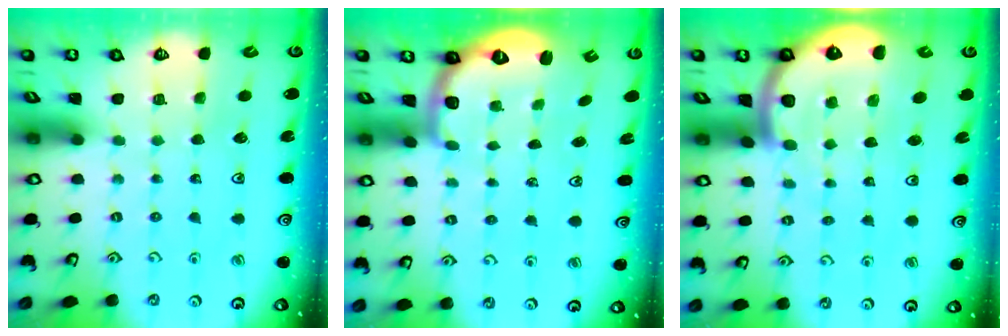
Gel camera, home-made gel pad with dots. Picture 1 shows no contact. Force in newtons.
{"total": 2.6, "press": 1.5, "slide": 2.2}
{"total": 5.4, "press": 5.4, "slide": 0.9}